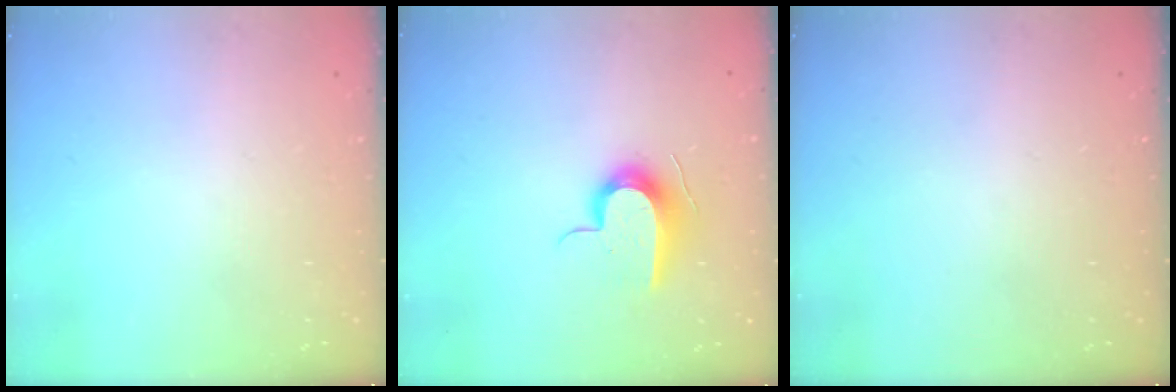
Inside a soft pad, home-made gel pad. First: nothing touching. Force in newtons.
{"total": 10.1, "press": 10.1, "slide": 0.9}
{"total": 0.0}